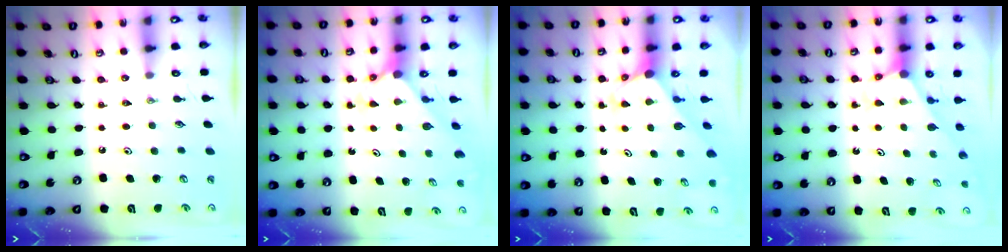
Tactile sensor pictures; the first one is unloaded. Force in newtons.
{"total": 2.4, "press": 2.4, "slide": 0.2}
{"total": 3.2, "press": 3.2, "slide": 0.3}
{"total": 2.7, "press": 2.7, "slide": 0.2}